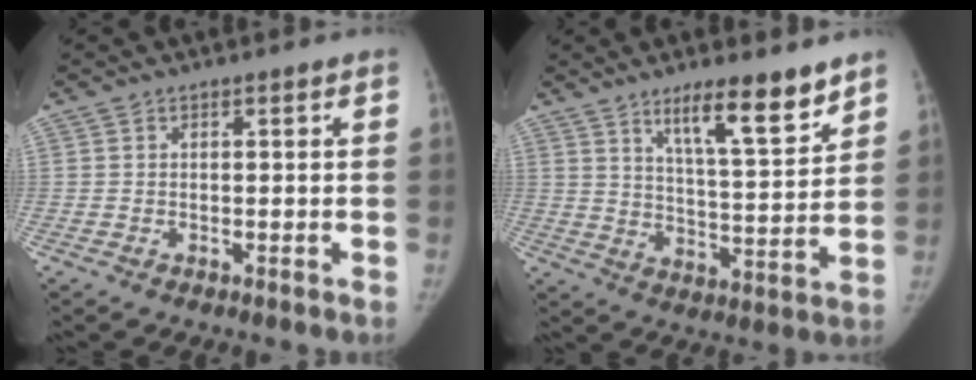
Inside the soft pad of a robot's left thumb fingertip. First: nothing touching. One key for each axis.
{"total": 12.6, "fx": 8.6, "fy": 2.6, "fz": 8.8, "tx": -0.122, "ty": -0.058, "tz": 0.145}